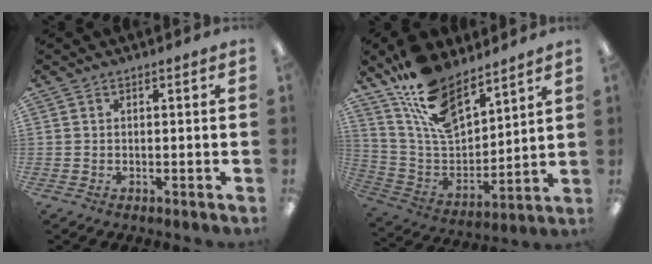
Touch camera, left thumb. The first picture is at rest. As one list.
[{"total": 16.3, "force": [12.2, 7.1, 8.3], "torque": [-0.175, -0.063, 0.226]}]